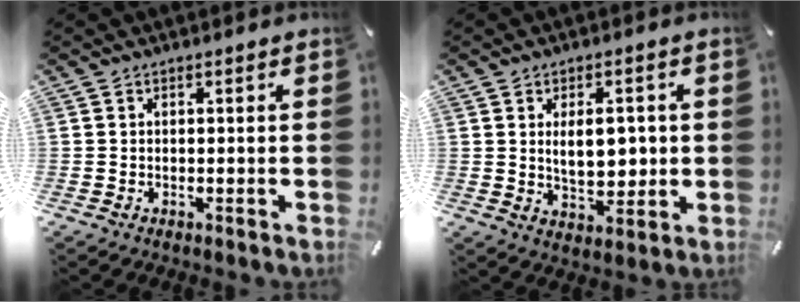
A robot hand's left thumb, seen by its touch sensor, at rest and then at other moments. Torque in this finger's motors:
{"motor_torque": [1.40, 1.18, 0.93, -0.16, 0.17]}